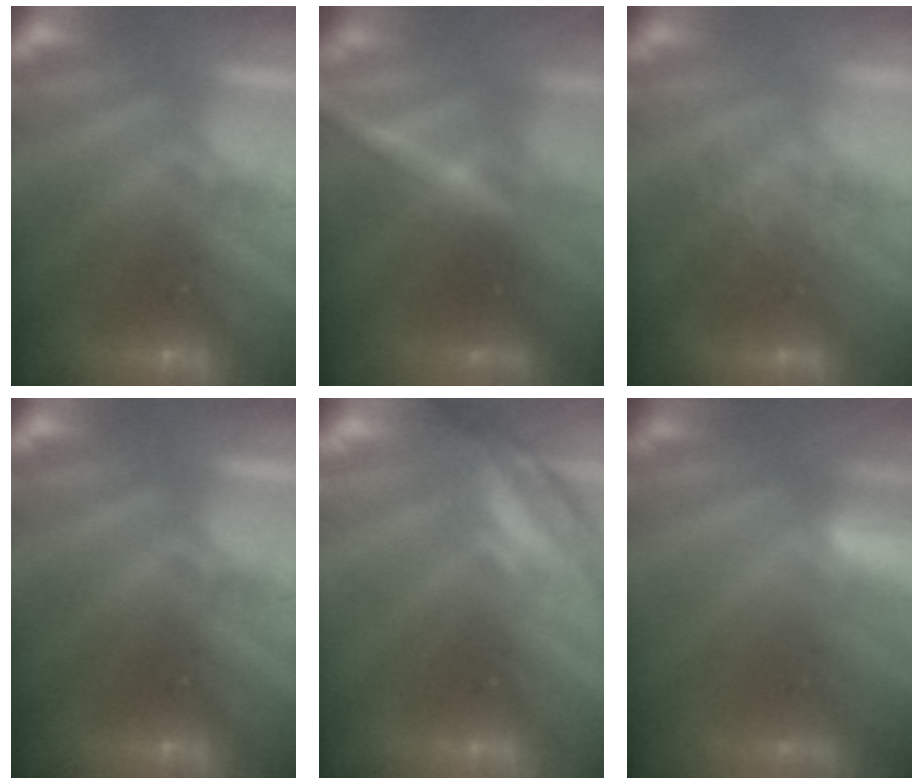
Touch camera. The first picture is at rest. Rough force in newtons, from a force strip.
{"total": 2.3}
{"total": 4.5}
{"total": 0.0}
{"total": 2.7}
{"total": 2.8}